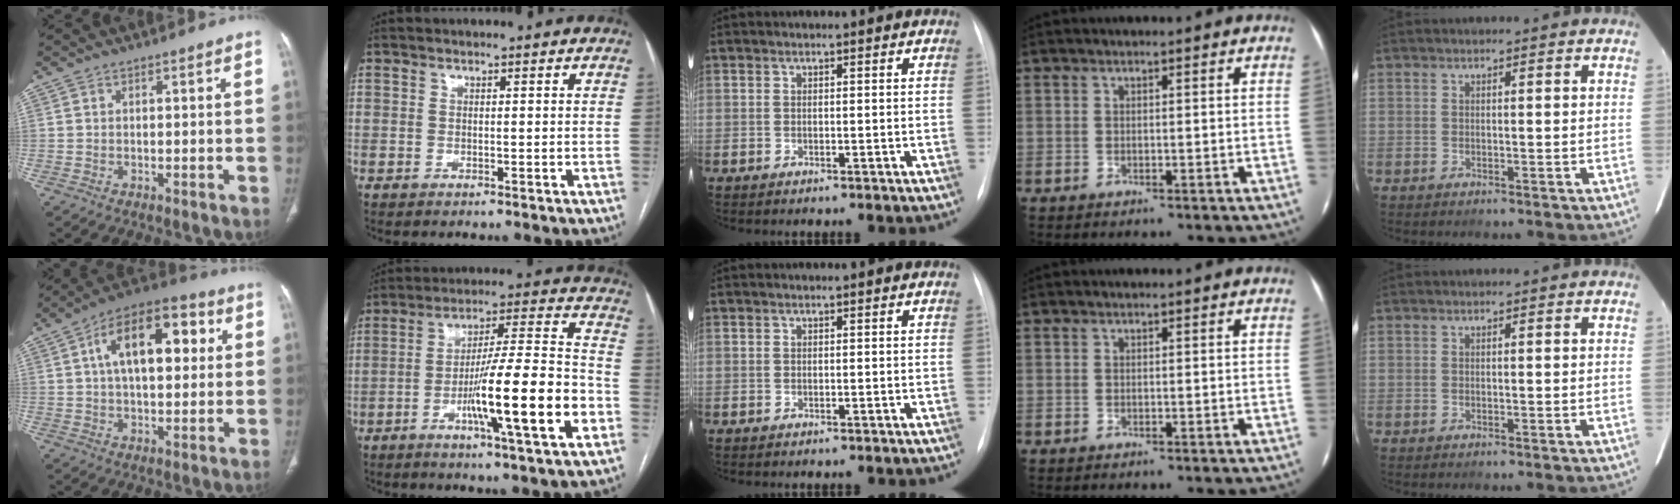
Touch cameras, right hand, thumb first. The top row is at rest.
{"thumb": {"total": 17.0, "force": [4.2, 8.8, 14.0], "torque": [-0.197, 0.022, 0.060]}, "index": {"total": 17.2, "force": [-6.2, 0.3, 16.0], "torque": [-0.266, -0.005, -0.097]}}